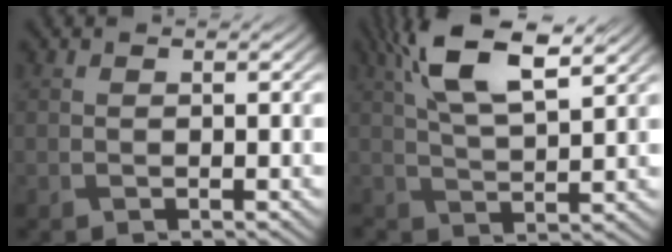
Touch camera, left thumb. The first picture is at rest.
{"total": 9.5, "force": [4.9, 3.2, 7.6], "torque": [-0.160, 0.014, 0.088]}